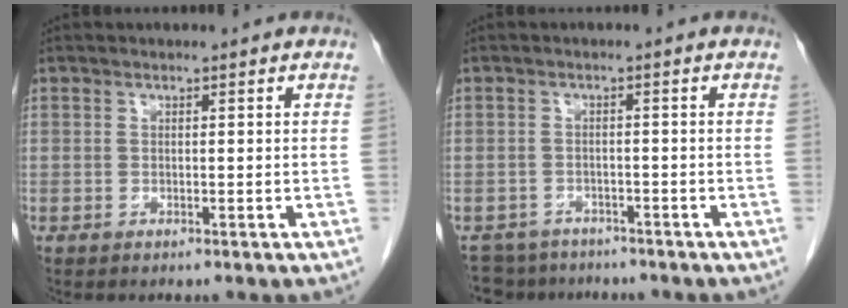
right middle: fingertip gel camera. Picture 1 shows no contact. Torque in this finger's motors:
{"motor_torque": [-0.02, -0.12, 0.18, 0.02]}